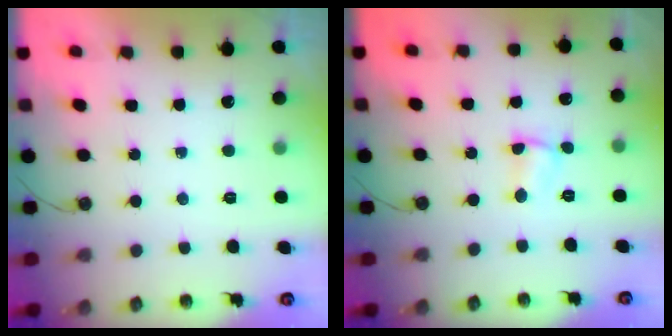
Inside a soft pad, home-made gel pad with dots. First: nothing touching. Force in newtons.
{"total": 1.5, "press": 1.4, "slide": 0.5}